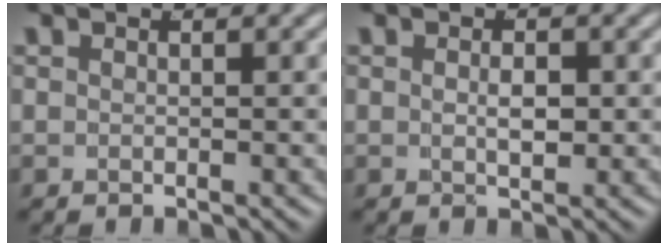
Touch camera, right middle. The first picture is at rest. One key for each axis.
{"total": 1.6, "fx": 0.1, "fy": 0.5, "fz": 1.5, "tx": -0.023, "ty": -0.013, "tz": 0.009}